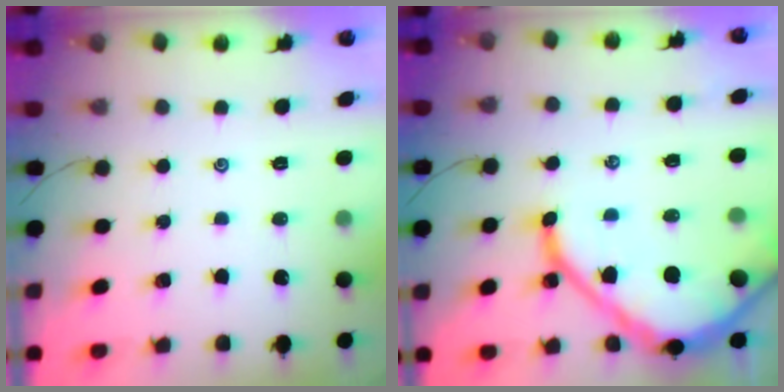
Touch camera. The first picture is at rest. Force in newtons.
{"total": 18.7, "press": 18.6, "slide": 1.8}